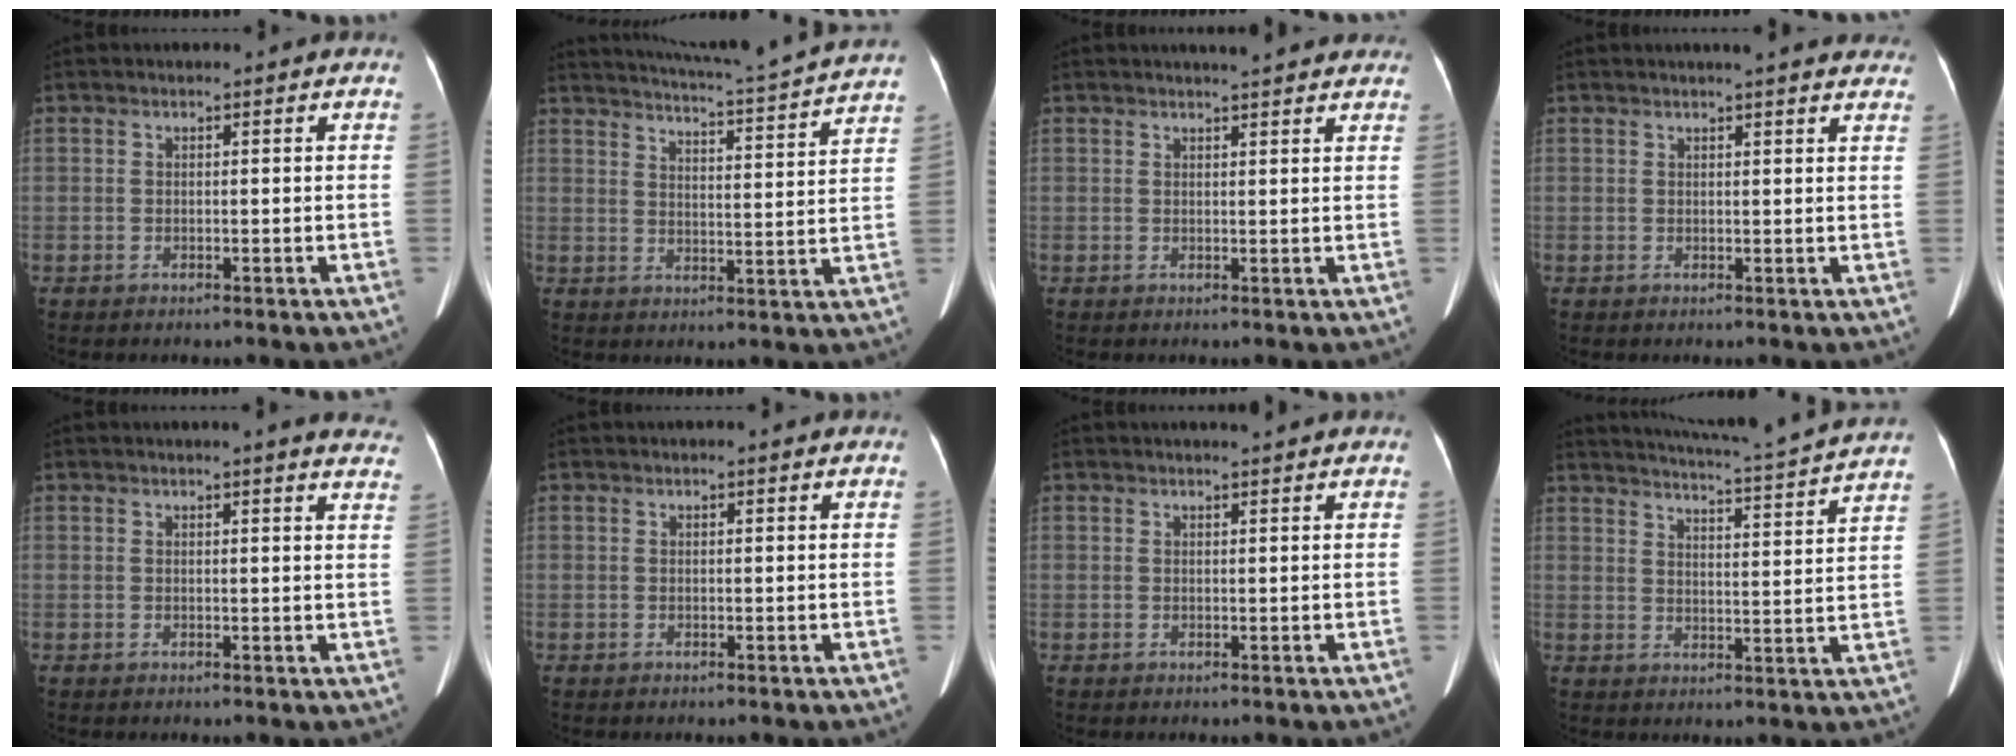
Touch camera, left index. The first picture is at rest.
{"total": 16.7, "force": [15.8, -1.9, 5.2], "torque": [-0.099, -0.043, 0.203]}
{"total": 6.6, "force": [5.9, 1.1, 2.8], "torque": [-0.034, 0.013, 0.064]}
{"total": 10.0, "force": [8.8, 1.7, 4.3], "torque": [-0.041, 0.011, 0.089]}
{"total": 10.2, "force": [9.4, 0.9, 4.0], "torque": [-0.027, -0.025, 0.077]}
{"total": 0.8, "force": [0.7, 0.1, 0.3], "torque": [-0.009, 0.009, 0.012]}
{"total": 2.0, "force": [1.9, -0.1, 0.8], "torque": [-0.010, 0.007, 0.029]}
{"total": 17.4, "force": [16.4, -1.6, 5.5], "torque": [-0.105, -0.041, 0.209]}